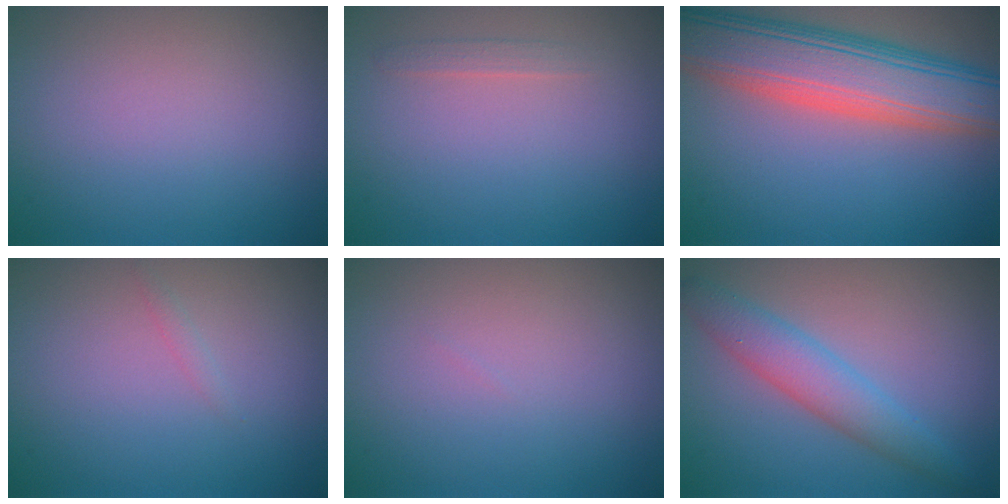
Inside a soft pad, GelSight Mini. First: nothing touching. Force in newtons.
{"total": 0.9, "press": 0.8, "slide": 0.1}
{"total": 9.9, "press": 9.9, "slide": 0.7}
{"total": 0.5, "press": 0.5, "slide": 0.0}
{"total": 0.0}
{"total": 3.7, "press": 3.7, "slide": 0.1}